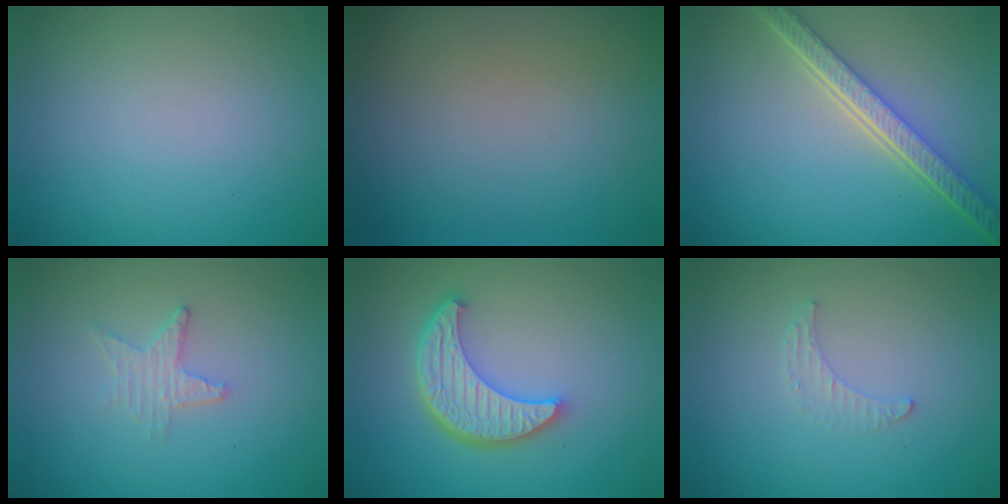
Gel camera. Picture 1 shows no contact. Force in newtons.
{"total": 0.0}
{"total": 5.4, "press": 4.1, "slide": 3.6}
{"total": 1.7, "press": 1.6, "slide": 0.4}
{"total": 5.5, "press": 4.2, "slide": 3.6}
{"total": 1.1, "press": 1.1, "slide": 0.3}